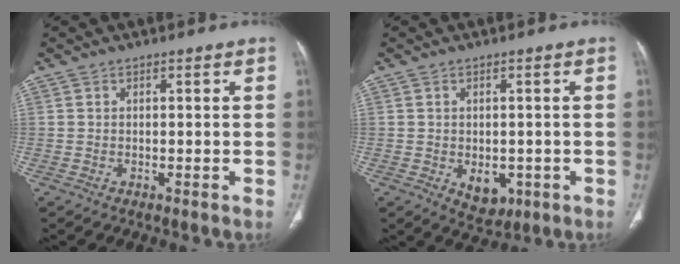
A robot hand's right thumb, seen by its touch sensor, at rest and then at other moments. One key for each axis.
{"total": 5.1, "fx": -1.3, "fy": 3.5, "fz": 3.4, "tx": -0.030, "ty": -0.002, "tz": -0.002}